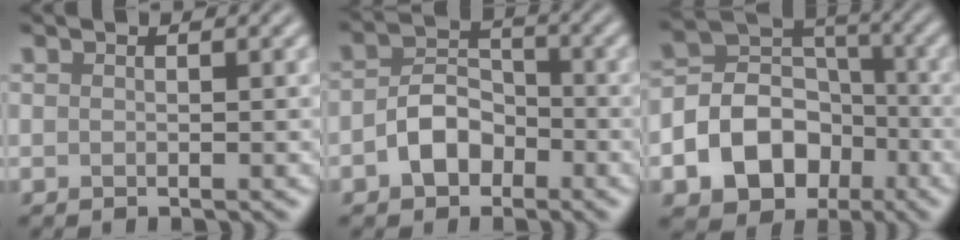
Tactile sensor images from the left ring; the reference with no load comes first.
{"total": 3.9, "force": [-1.6, 2.7, 2.2], "torque": [-0.037, 0.008, -0.034]}
{"total": 10.2, "force": [-4.0, 8.1, 4.8], "torque": [-0.075, -0.008, -0.090]}